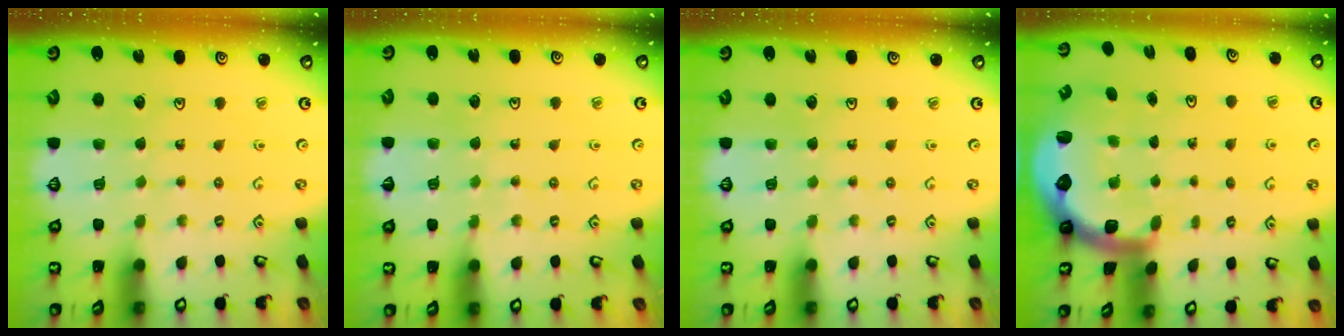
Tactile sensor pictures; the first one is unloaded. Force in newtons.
{"total": 3.7, "press": 3.6, "slide": 0.6}
{"total": 0.0}
{"total": 2.8, "press": 2.5, "slide": 1.4}